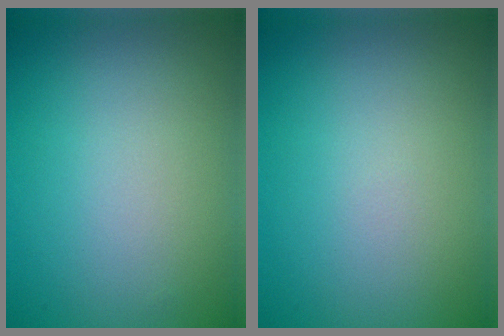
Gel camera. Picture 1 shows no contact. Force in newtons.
{"total": 0.0}